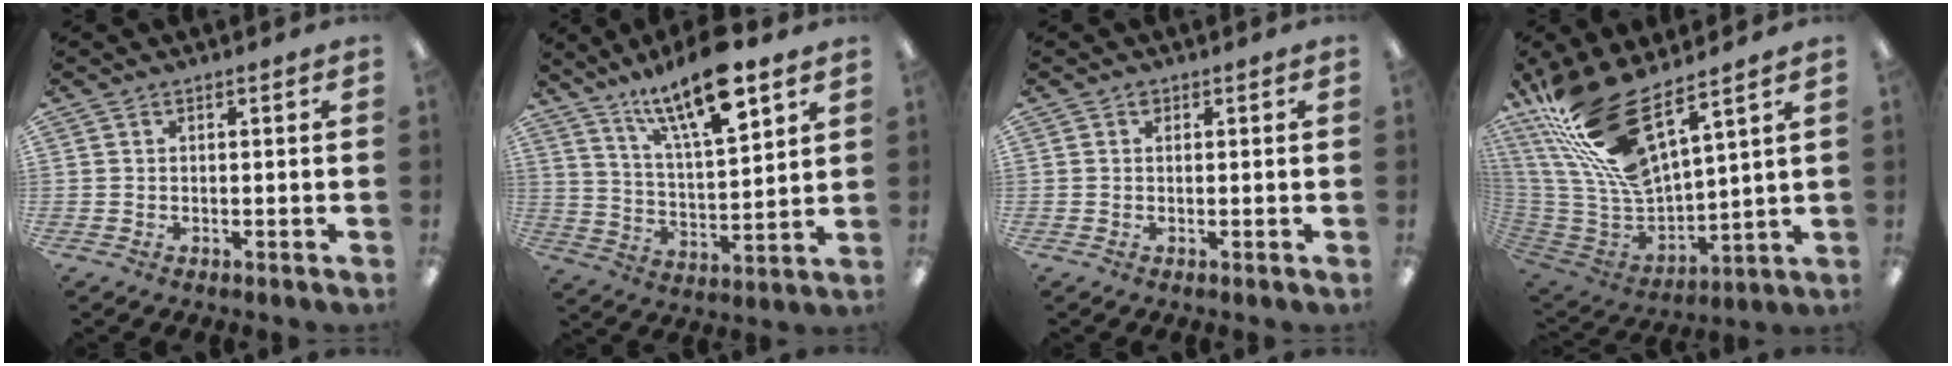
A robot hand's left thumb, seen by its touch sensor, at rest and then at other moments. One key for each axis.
{"total": 16.3, "fx": 11.4, "fy": 4.5, "fz": 10.7, "tx": -0.183, "ty": -0.060, "tz": 0.189}
{"total": 0.7, "fx": 0.4, "fy": 0.5, "fz": 0.3, "tx": -0.007, "ty": 0.002, "tz": 0.008}
{"total": 21.5, "fx": 14.7, "fy": 7.1, "fz": 14.0, "tx": -0.308, "ty": -0.100, "tz": 0.260}